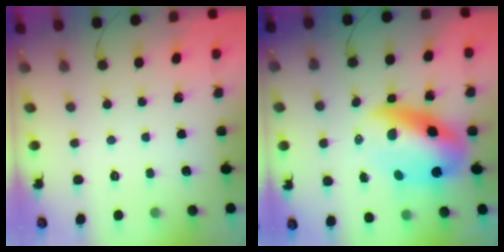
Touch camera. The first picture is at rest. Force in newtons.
{"total": 12.5, "press": 12.1, "slide": 3.1}